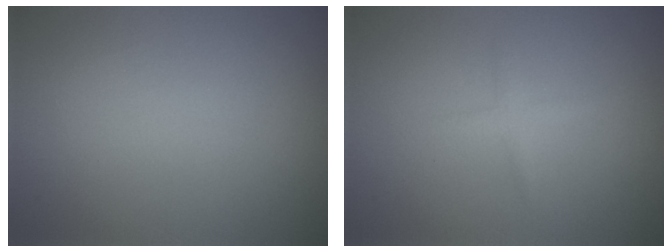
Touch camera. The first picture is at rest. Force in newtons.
{"total": 1.1, "press": 1.1, "slide": 0.0}